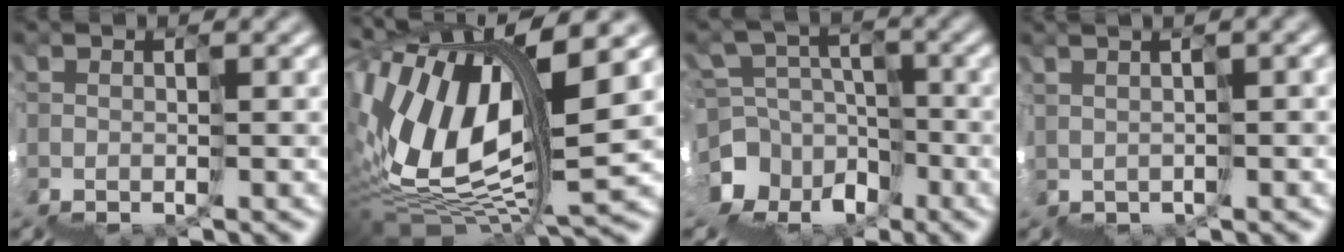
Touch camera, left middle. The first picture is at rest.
{"total": 7.7, "force": [4.3, 2.8, 5.8], "torque": [-0.138, 0.036, 0.059]}
{"total": 5.0, "force": [-3.9, 2.1, -2.2], "torque": [0.045, 0.046, -0.082]}
{"total": 2.5, "force": [2.0, -0.5, 1.3], "torque": [-0.001, 0.038, 0.042]}